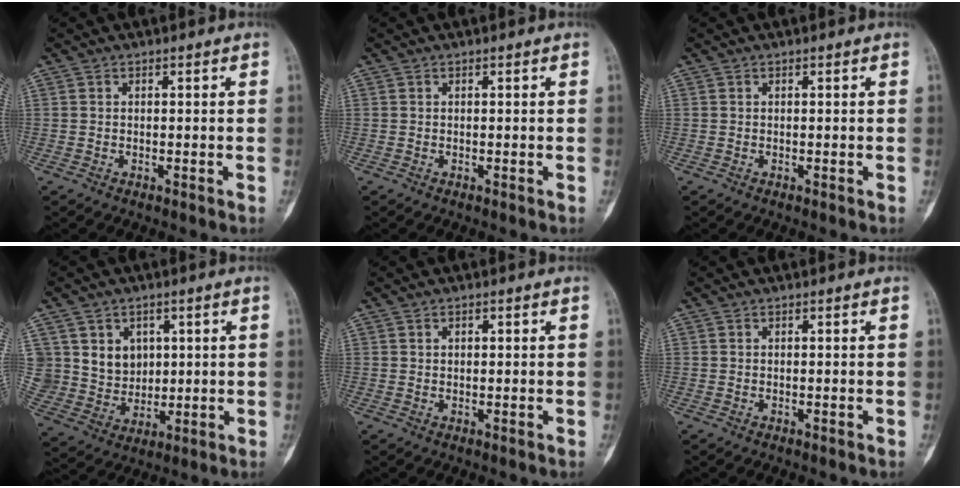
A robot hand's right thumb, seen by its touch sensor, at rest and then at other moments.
{"total": 0.0}
{"total": 0.0}
{"total": 10.4, "force": [3.4, 9.3, 3.2], "torque": [-0.020, -0.011, 0.074]}
{"total": 0.8, "force": [0.4, 0.5, 0.5], "torque": [-0.004, 0.000, 0.005]}
{"total": 0.0}